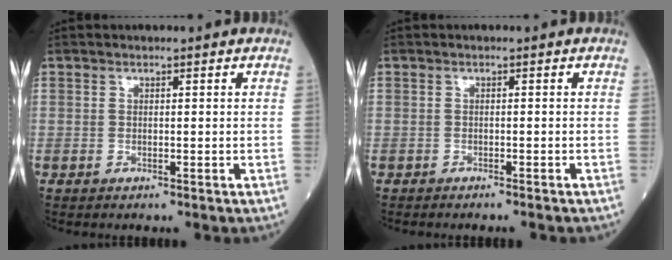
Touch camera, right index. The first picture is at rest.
{"total": 1.8, "force": [-1.7, 0.0, 0.6], "torque": [-0.011, -0.002, -0.020]}